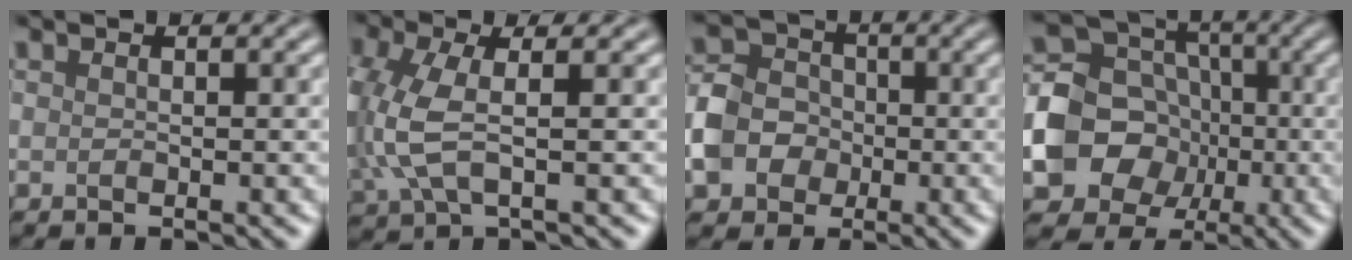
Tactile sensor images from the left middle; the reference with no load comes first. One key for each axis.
{"total": 5.6, "fx": -0.1, "fy": 2.7, "fz": 4.9, "tx": -0.137, "ty": -0.001, "tz": -0.004}
{"total": 5.5, "fx": -1.5, "fy": 4.6, "fz": 2.5, "tx": -0.045, "ty": 0.002, "tz": -0.035}
{"total": 10.2, "fx": -2.4, "fy": 8.8, "fz": 4.6, "tx": -0.063, "ty": -0.009, "tz": -0.066}